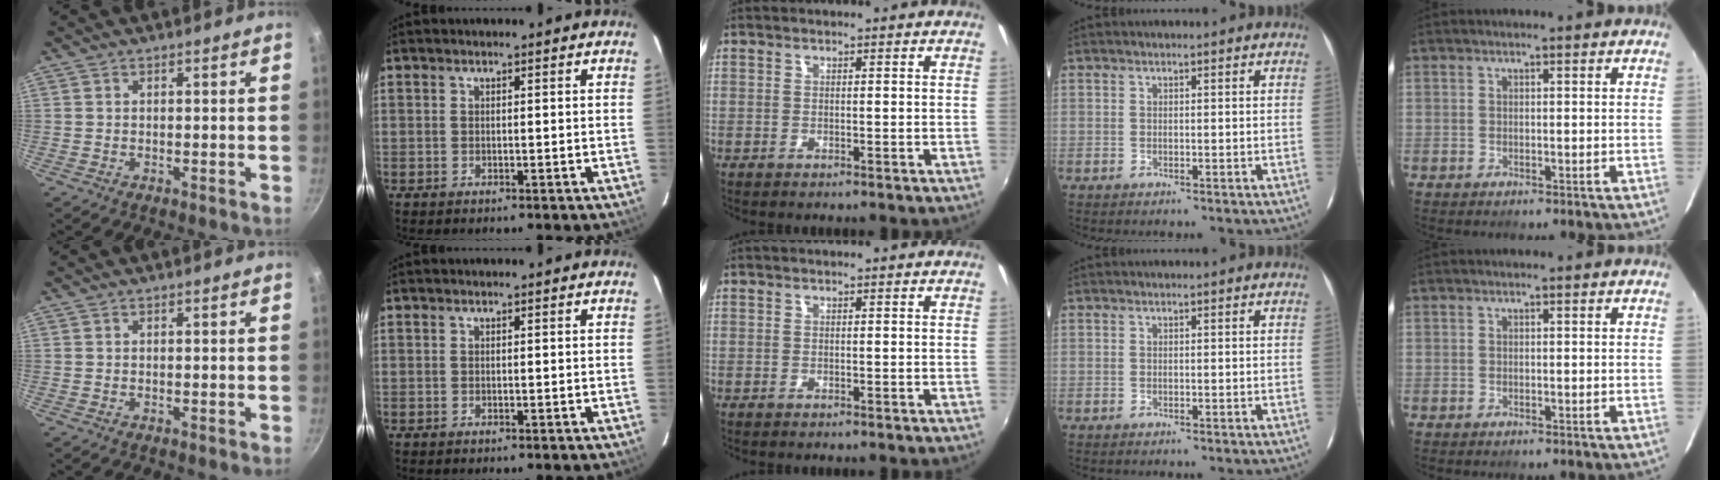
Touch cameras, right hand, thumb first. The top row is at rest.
{}